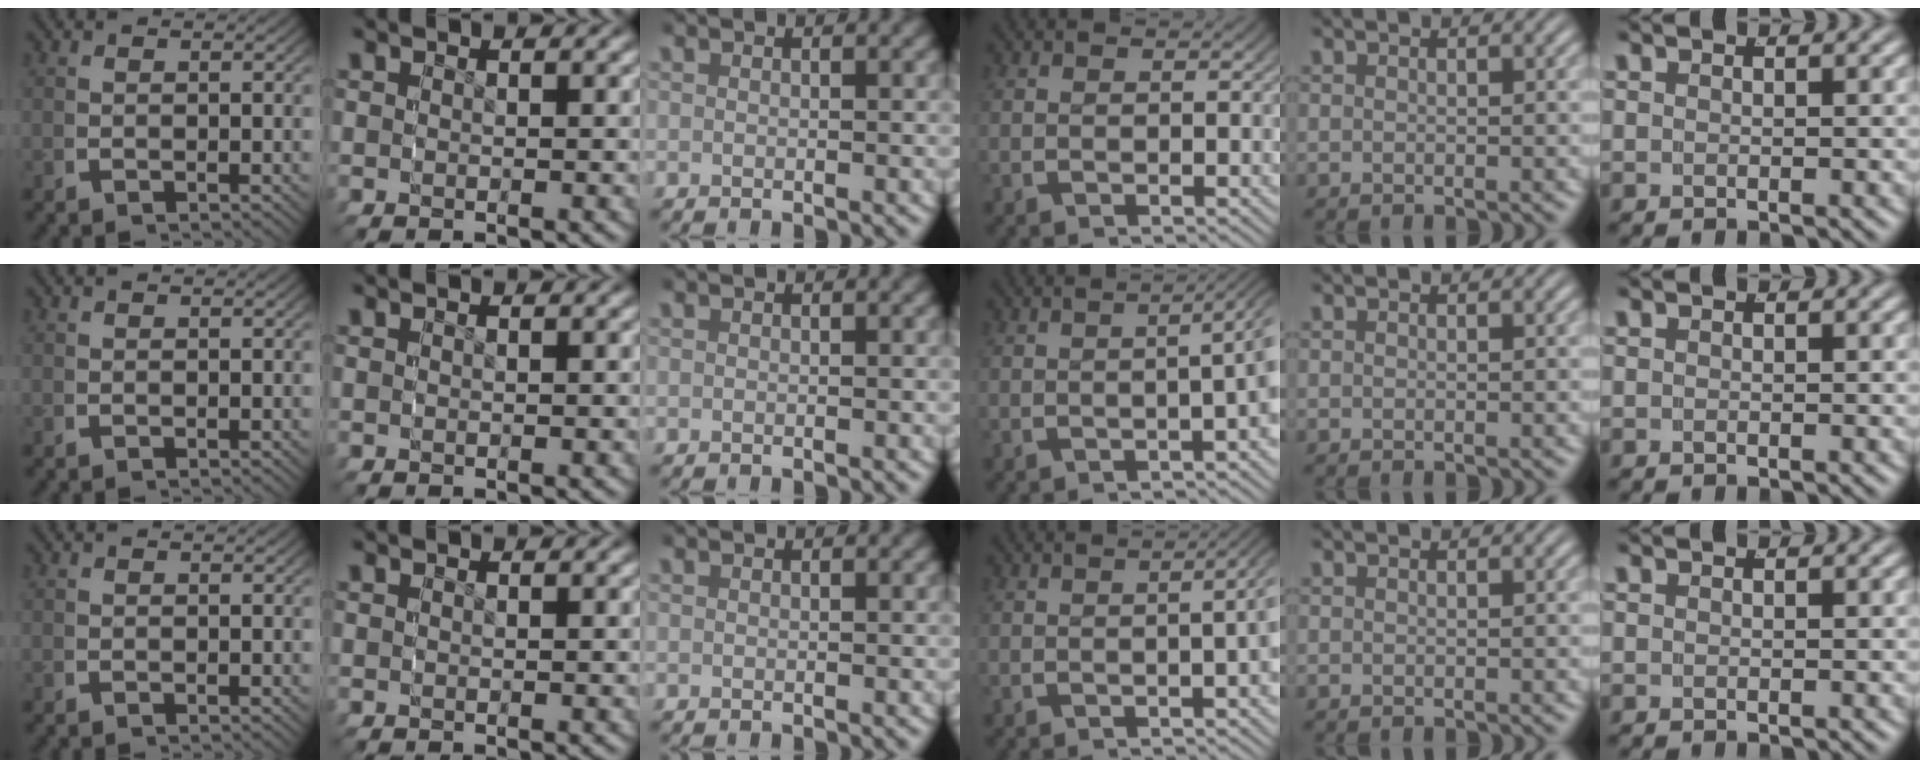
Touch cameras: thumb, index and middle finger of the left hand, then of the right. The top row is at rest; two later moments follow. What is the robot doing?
{"motion": "grasp_and_lifting", "object": "dispenser bottle"}